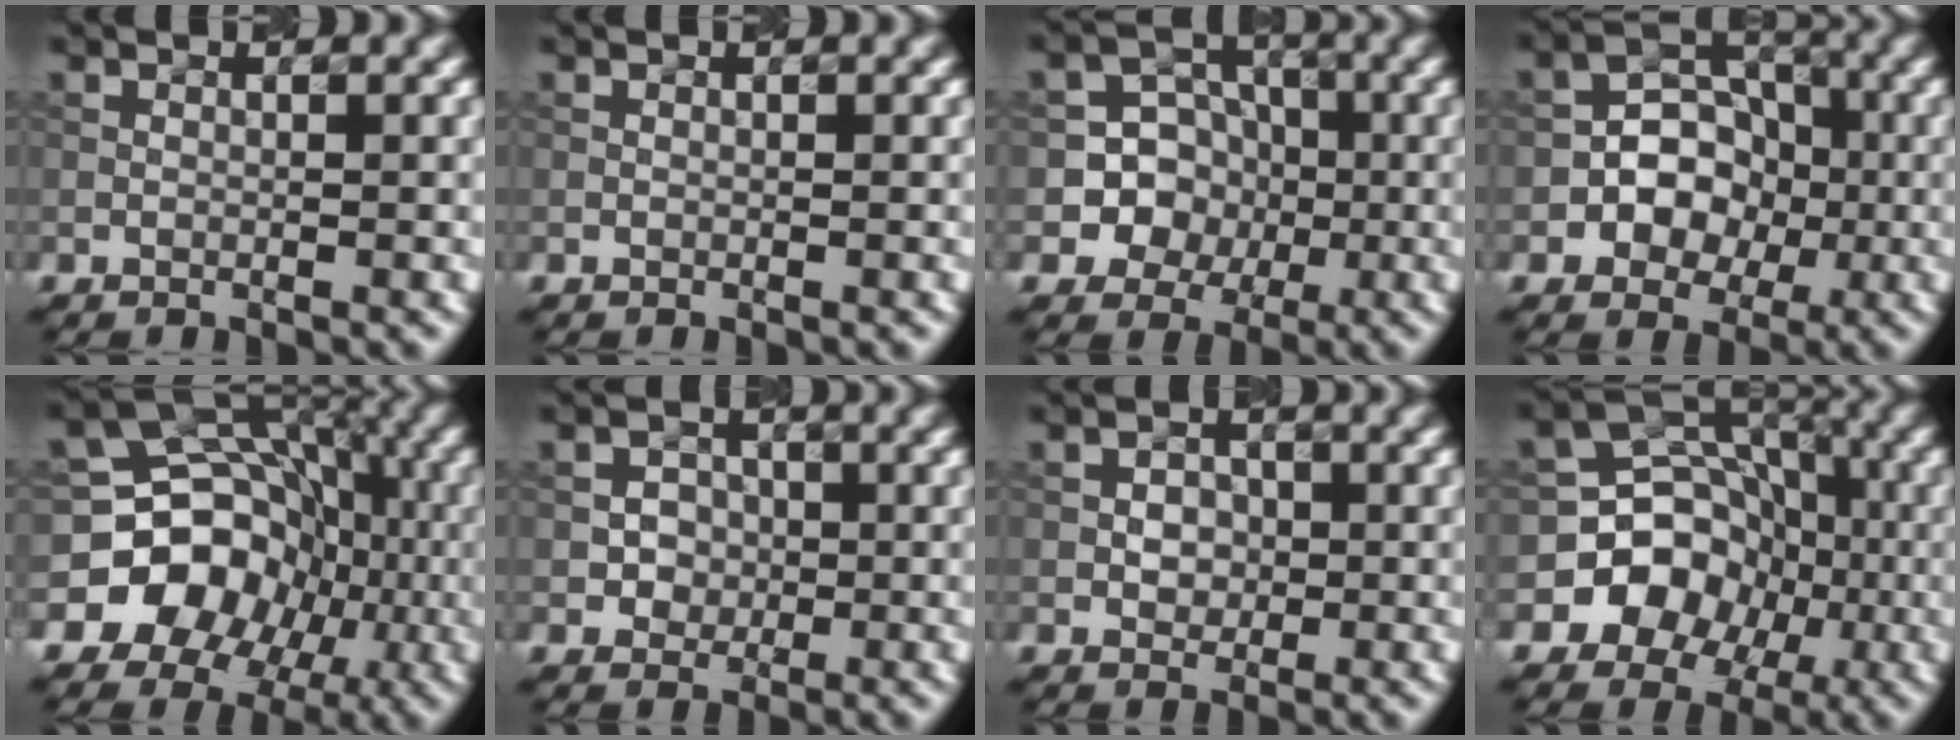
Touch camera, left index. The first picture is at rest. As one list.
[{"total": 0.0}, {"total": 7.2, "force": [-1.3, 6.9, 1.5], "torque": [-0.014, 0.024, -0.041]}, {"total": 4.7, "force": [-1.1, 3.9, 2.4], "torque": [-0.009, 0.006, -0.029]}, {"total": 12.2, "force": [-3.6, 10.6, 4.9], "torque": [-0.068, 0.000, -0.087]}, {"total": 2.0, "force": [-0.3, 1.9, 0.5], "torque": [0.006, -0.003, -0.008]}, {"total": 1.8, "force": [-0.1, 1.6, 0.9], "torque": [-0.014, 0.002, -0.003]}, {"total": 8.3, "force": [-2.6, 7.5, 2.4], "torque": [-0.021, 0.013, -0.071]}]